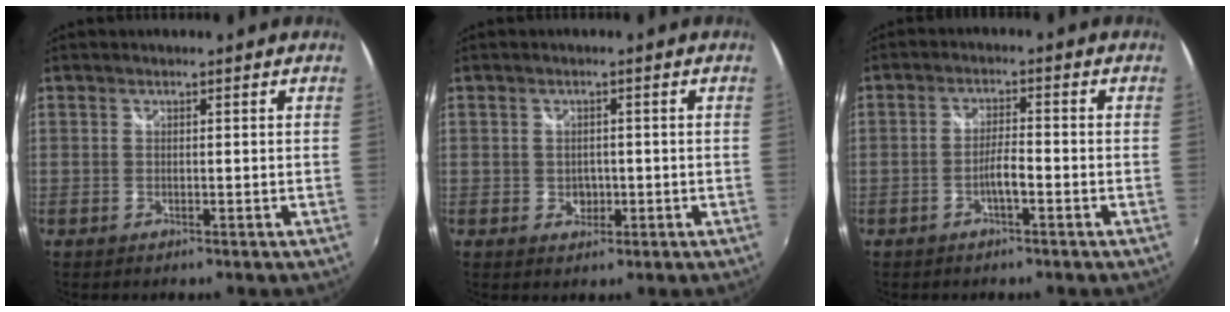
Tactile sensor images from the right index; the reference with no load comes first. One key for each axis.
{"total": 2.8, "fx": -0.5, "fy": 2.4, "fz": 1.4, "tx": -0.023, "ty": -0.001, "tz": -0.005}
{"total": 3.2, "fx": -1.6, "fy": 0.5, "fz": 2.7, "tx": -0.056, "ty": 0.004, "tz": -0.030}